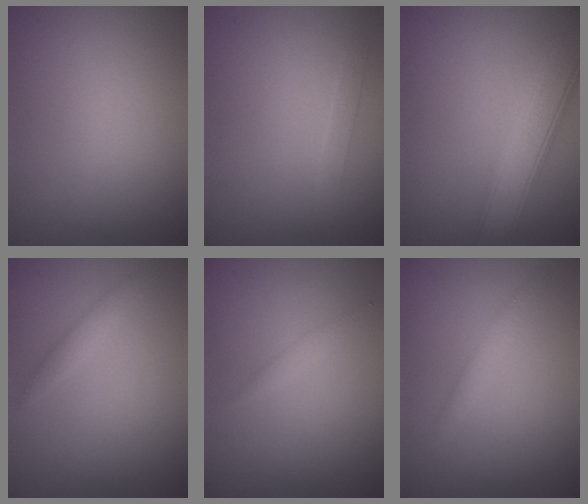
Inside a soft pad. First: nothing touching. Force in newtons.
{"total": 1.1, "press": 1.1, "slide": 0.1}
{"total": 6.6, "press": 6.6, "slide": 0.4}
{"total": 1.3, "press": 1.3, "slide": 0.0}
{"total": 0.8, "press": 0.8, "slide": 0.1}
{"total": 1.2, "press": 1.2, "slide": 0.1}